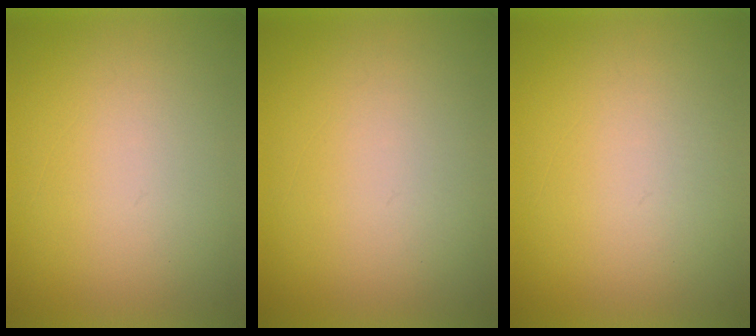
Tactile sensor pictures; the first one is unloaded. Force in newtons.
{"total": 1.0}
{"total": 1.0}